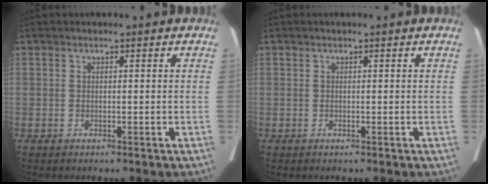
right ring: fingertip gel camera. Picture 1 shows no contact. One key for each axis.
{"total": 0.0}